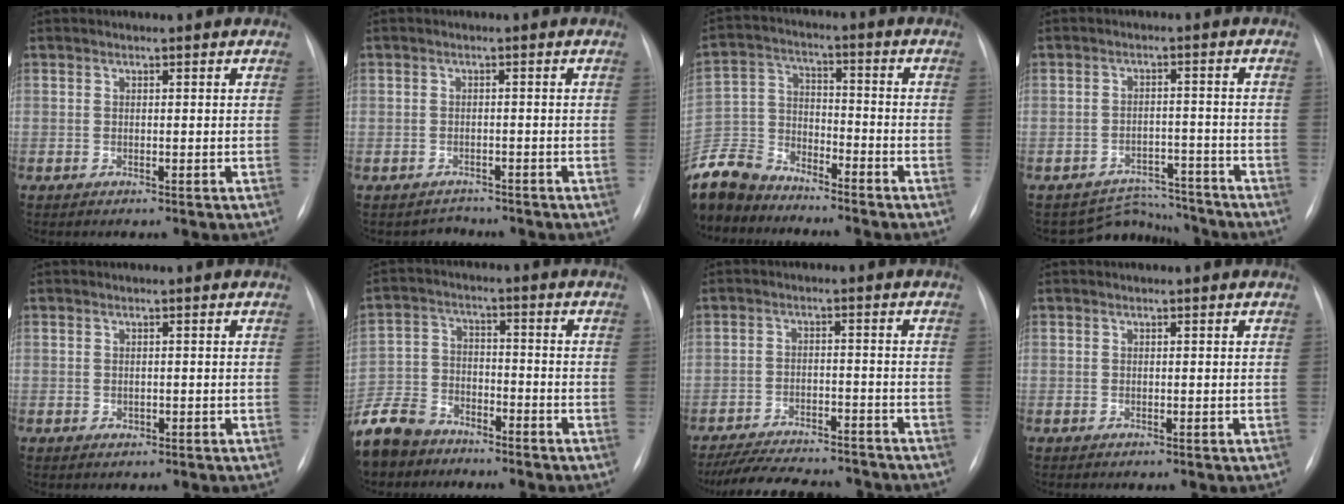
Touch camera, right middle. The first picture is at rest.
{"total": 2.2, "force": [-1.6, 1.1, -0.8], "torque": [0.005, 0.001, -0.025]}
{"total": 12.0, "force": [-11.1, 3.8, 2.5], "torque": [-0.062, 0.004, -0.216]}
{"total": 6.0, "force": [-5.6, 1.5, -1.6], "torque": [0.024, 0.026, -0.079]}
{"total": 0.7, "force": [-0.2, 0.6, 0.3], "torque": [-0.007, -0.001, 0.000]}
{"total": 13.6, "force": [-10.8, 7.3, 4.0], "torque": [-0.120, 0.003, -0.199]}
{"total": 15.4, "force": [-13.8, 3.8, 5.5], "torque": [-0.113, -0.005, -0.196]}
{"total": 0.0}